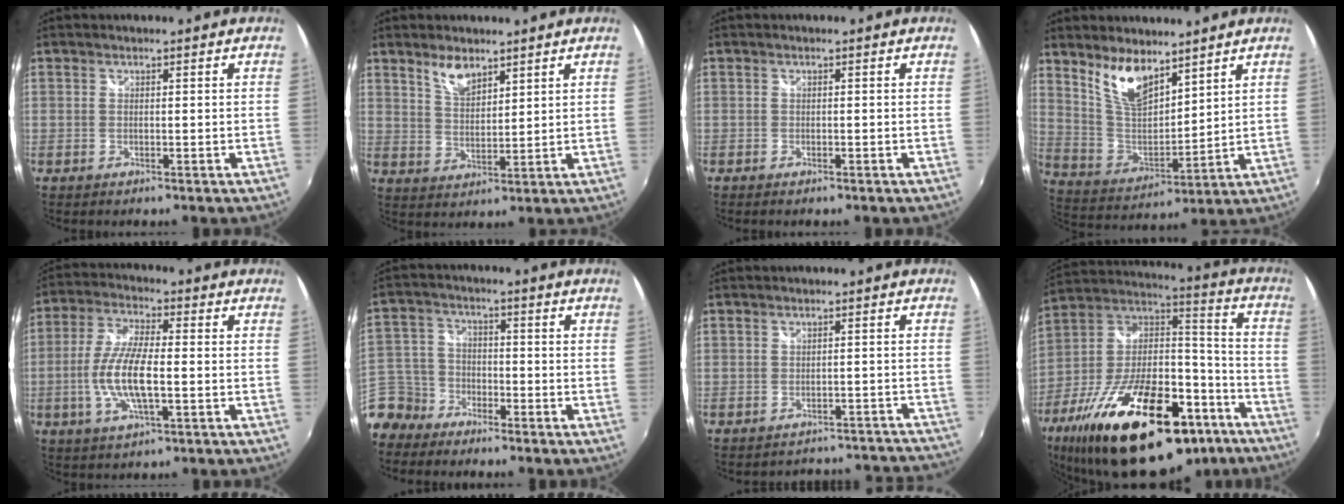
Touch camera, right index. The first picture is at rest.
{"total": 5.5, "force": [4.0, 2.2, 3.0], "torque": [-0.051, 0.001, 0.076]}
{"total": 1.1, "force": [-0.8, 0.5, 0.4], "torque": [-0.011, -0.004, -0.015]}
{"total": 11.0, "force": [7.6, 4.3, 6.6], "torque": [-0.127, -0.004, 0.156]}
{"total": 11.2, "force": [-2.2, 3.6, 10.4], "torque": [-0.216, -0.002, -0.044]}
{"total": 10.7, "force": [-7.9, 7.1, 1.9], "torque": [-0.077, 0.016, -0.158]}
{"total": 12.7, "force": [-12.0, 4.0, 1.4], "torque": [-0.009, 0.044, -0.130]}
{"total": 35.9, "force": [-21.8, 15.5, 23.9], "torque": [-0.424, -0.001, -0.329]}